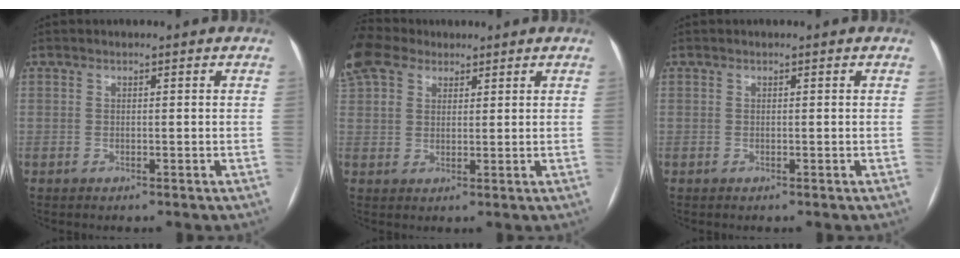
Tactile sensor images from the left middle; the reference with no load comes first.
{"total": 5.7, "force": [4.8, 2.6, 1.7], "torque": [-0.052, 0.022, 0.101]}
{"total": 0.0}